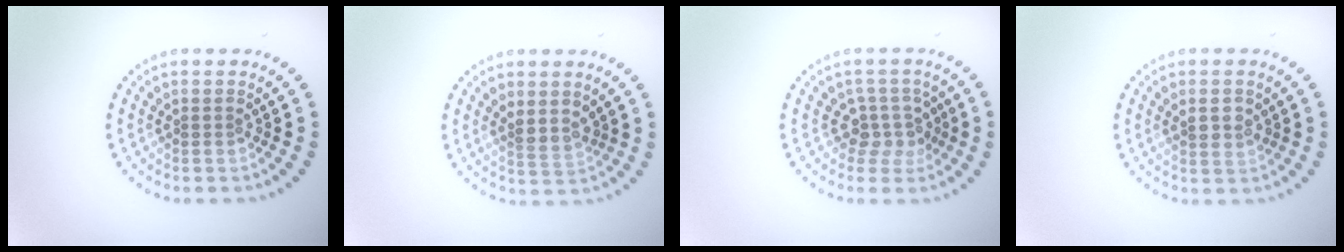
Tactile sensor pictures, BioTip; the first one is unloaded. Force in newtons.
{"total": 2.0, "press": 1.7, "slide": 1.0}
{"total": 2.7, "press": 2.1, "slide": 1.6}
{"total": 2.0, "press": 1.9, "slide": 0.6}